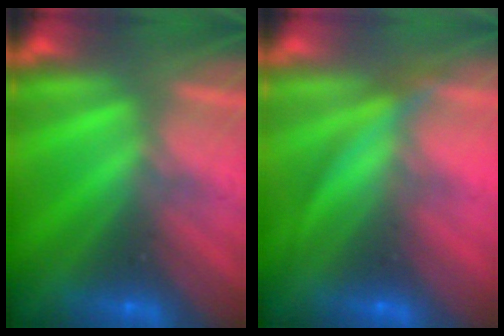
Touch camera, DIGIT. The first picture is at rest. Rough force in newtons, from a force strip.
{"total": 3.5}